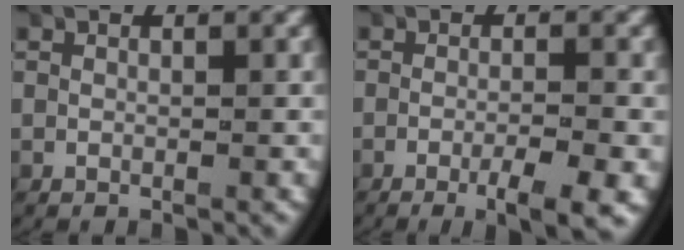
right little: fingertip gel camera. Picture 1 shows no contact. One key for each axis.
{"total": 4.7, "fx": -2.8, "fy": 0.9, "fz": 3.6, "tx": -0.047, "ty": -0.002, "tz": -0.047}